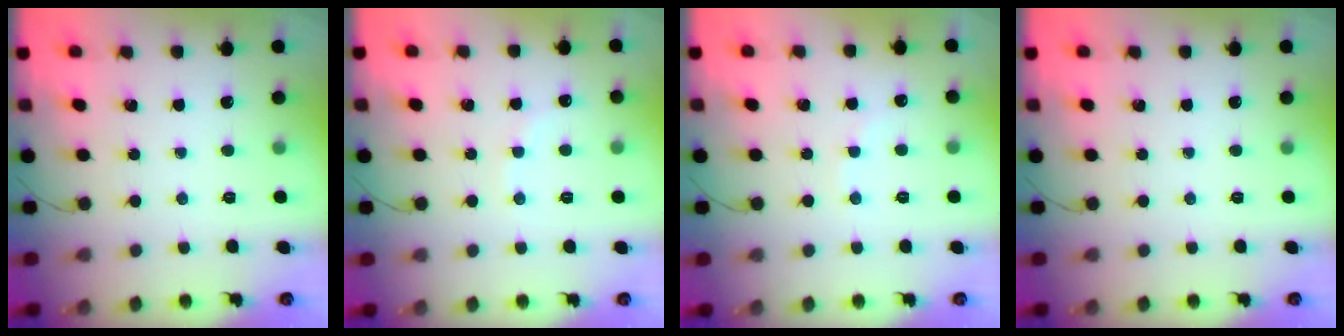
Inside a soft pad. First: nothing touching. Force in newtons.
{"total": 5.9, "press": 5.7, "slide": 1.4}
{"total": 5.6, "press": 5.5, "slide": 1.1}
{"total": 0.0}